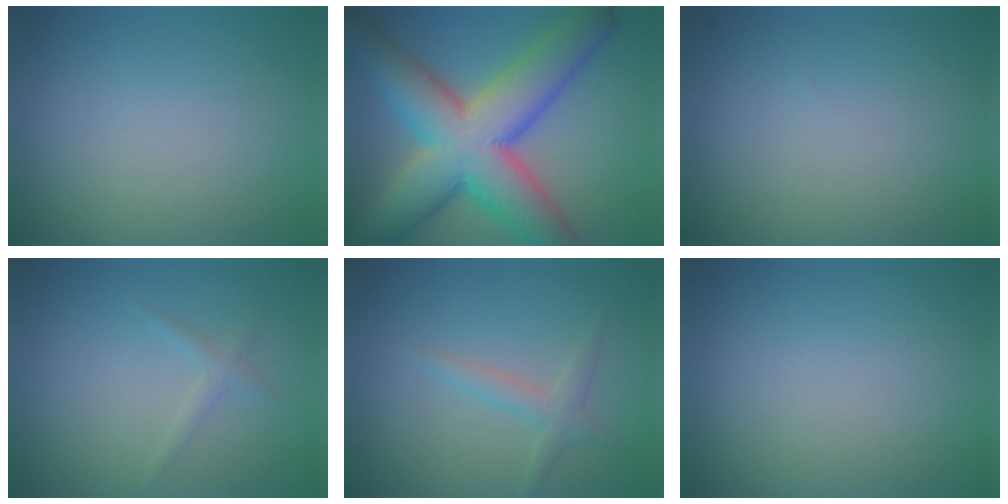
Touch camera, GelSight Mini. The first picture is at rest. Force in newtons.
{"total": 13.2, "press": 13.2, "slide": 0.4}
{"total": 0.0}
{"total": 1.0, "press": 1.0, "slide": 0.1}
{"total": 1.8, "press": 1.8, "slide": 0.1}
{"total": 0.0}